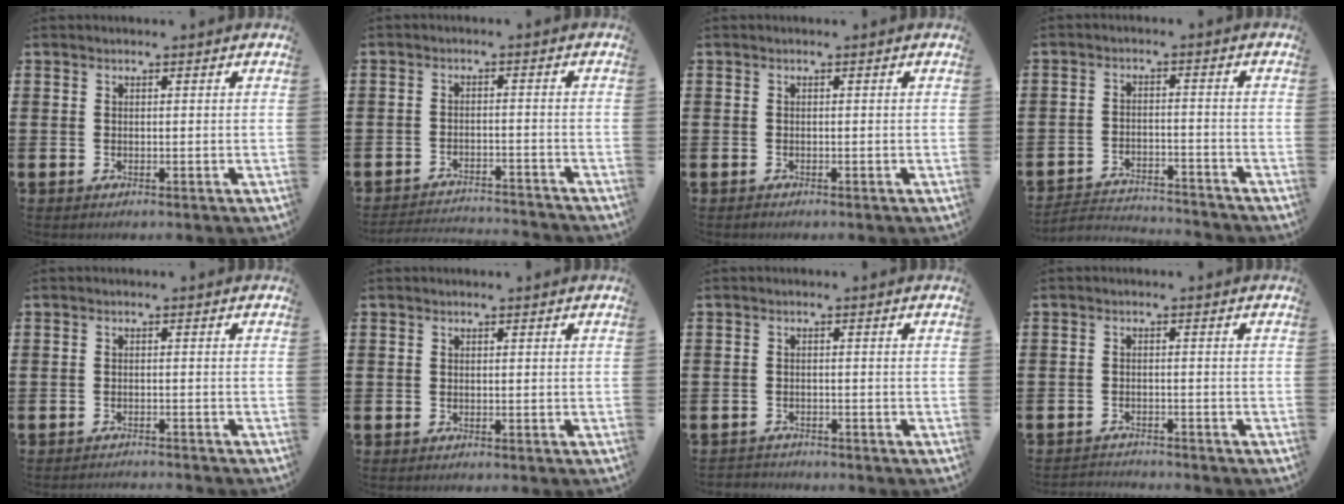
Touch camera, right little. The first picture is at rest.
{"total": 2.8, "force": [-2.8, -0.1, 0.1], "torque": [-0.004, 0.001, -0.060]}
{"total": 0.0}
{"total": 3.0, "force": [-2.9, 0.2, 0.1], "torque": [-0.009, 0.002, -0.065]}
{"total": 1.1, "force": [-1.1, -0.2, -0.1], "torque": [0.000, 0.001, -0.023]}
{"total": 0.0}
{"total": 1.1, "force": [-1.1, 0.2, -0.2], "torque": [0.000, 0.003, -0.025]}
{"total": 1.7, "force": [-1.7, -0.1, -0.2], "torque": [-0.001, 0.004, -0.037]}